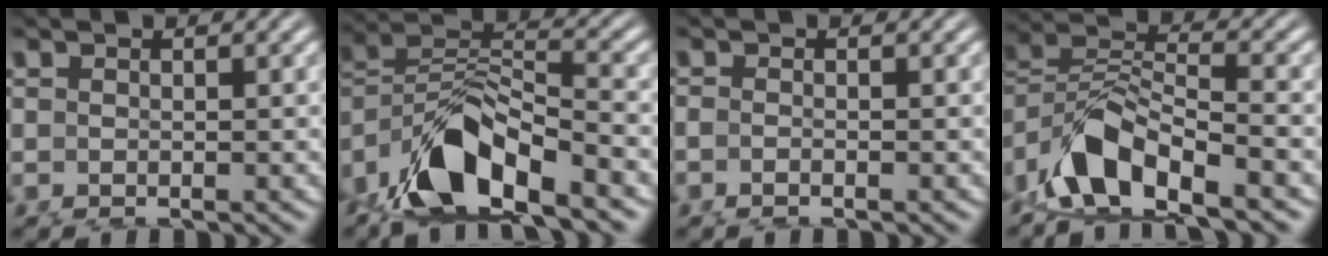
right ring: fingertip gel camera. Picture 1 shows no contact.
{"total": 7.2, "force": [-1.5, 4.7, 5.3], "torque": [-0.099, -0.010, -0.023]}
{"total": 0.7, "force": [-0.4, 0.3, 0.5], "torque": [-0.015, -0.003, -0.005]}
{"total": 4.7, "force": [-1.4, 2.9, 3.4], "torque": [-0.077, -0.009, -0.021]}